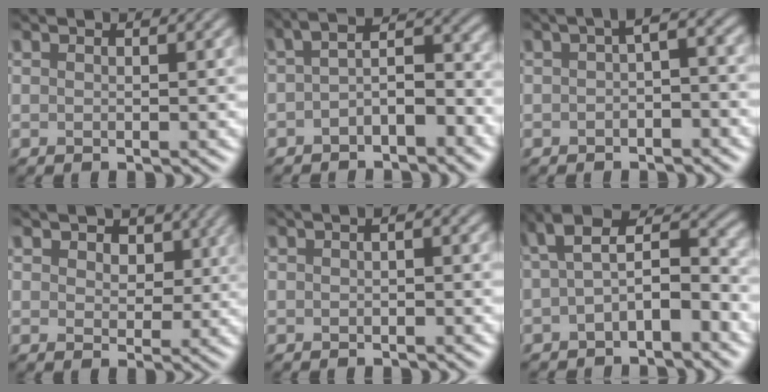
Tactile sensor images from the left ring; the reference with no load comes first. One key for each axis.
{"total": 4.7, "fx": -2.0, "fy": 2.1, "fz": 3.8, "tx": -0.060, "ty": 0.015, "tz": -0.041}
{"total": 2.5, "fx": -0.6, "fy": 1.1, "fz": 2.2, "tx": -0.034, "ty": 0.008, "tz": -0.013}
{"total": 2.9, "fx": 1.4, "fy": 2.1, "fz": 1.4, "tx": -0.029, "ty": -0.004, "tz": 0.010}
{"total": 0.8, "fx": -0.2, "fy": 0.3, "fz": 0.8, "tx": -0.012, "ty": 0.001, "tz": -0.004}
{"total": 6.2, "fx": -0.6, "fy": 3.0, "fz": 5.4, "tx": -0.082, "ty": 0.024, "tz": -0.021}